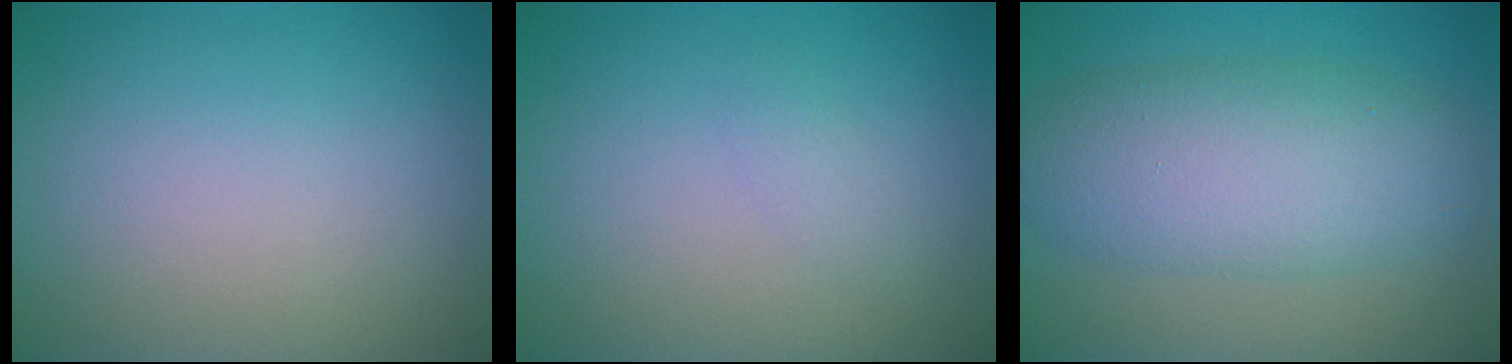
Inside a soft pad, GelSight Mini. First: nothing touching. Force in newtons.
{"total": 0.9, "press": 0.9, "slide": 0.1}
{"total": 7.4, "press": 7.4, "slide": 0.0}